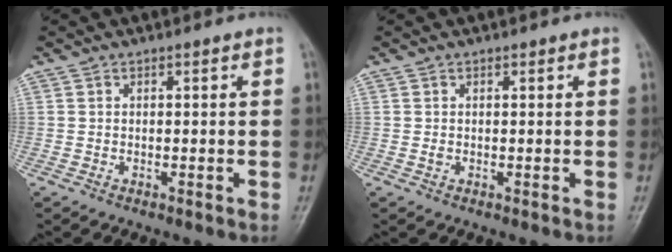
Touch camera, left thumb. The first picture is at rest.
{"total": 0.6, "force": [0.1, 0.5, 0.3], "torque": [-0.003, 0.000, 0.002]}